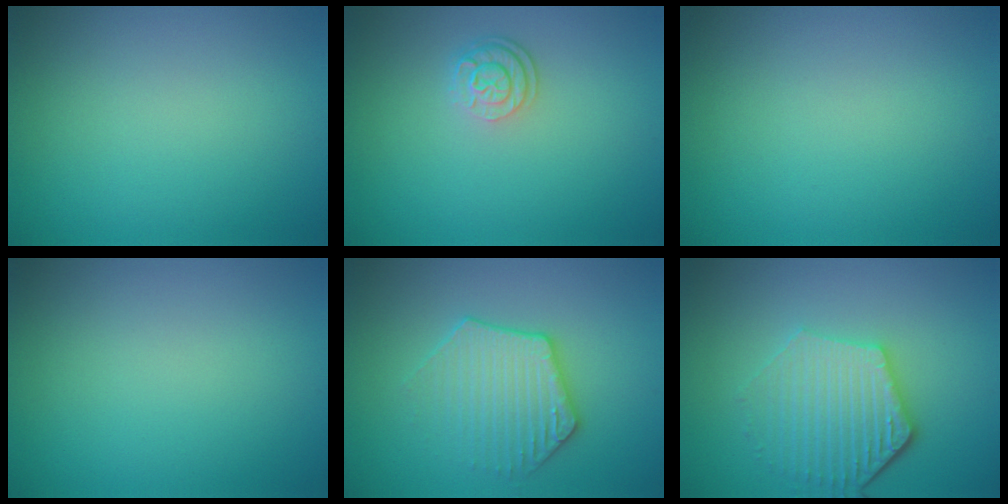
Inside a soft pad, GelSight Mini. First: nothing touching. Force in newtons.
{"total": 2.5, "press": 1.9, "slide": 1.6}
{"total": 0.0}
{"total": 0.0}
{"total": 3.5, "press": 3.3, "slide": 0.9}
{"total": 5.4, "press": 4.2, "slide": 3.4}